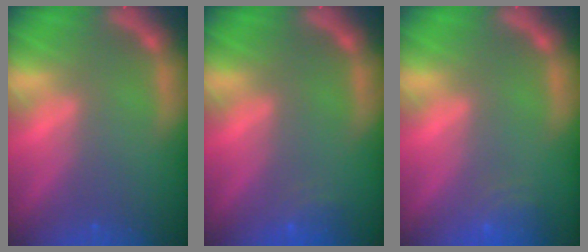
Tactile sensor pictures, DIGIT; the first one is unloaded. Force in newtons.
{"total": 1.9}
{"total": 3.0}